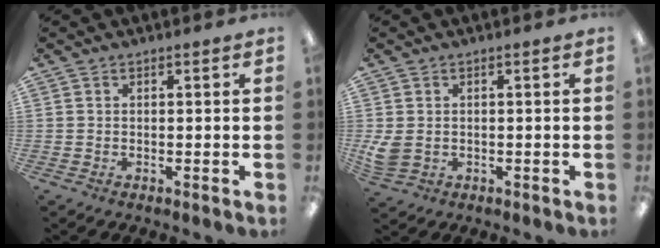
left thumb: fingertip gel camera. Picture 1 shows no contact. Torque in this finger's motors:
{"motor_torque": [-0.09, 0.12, 0.03, -0.08, 0.02]}